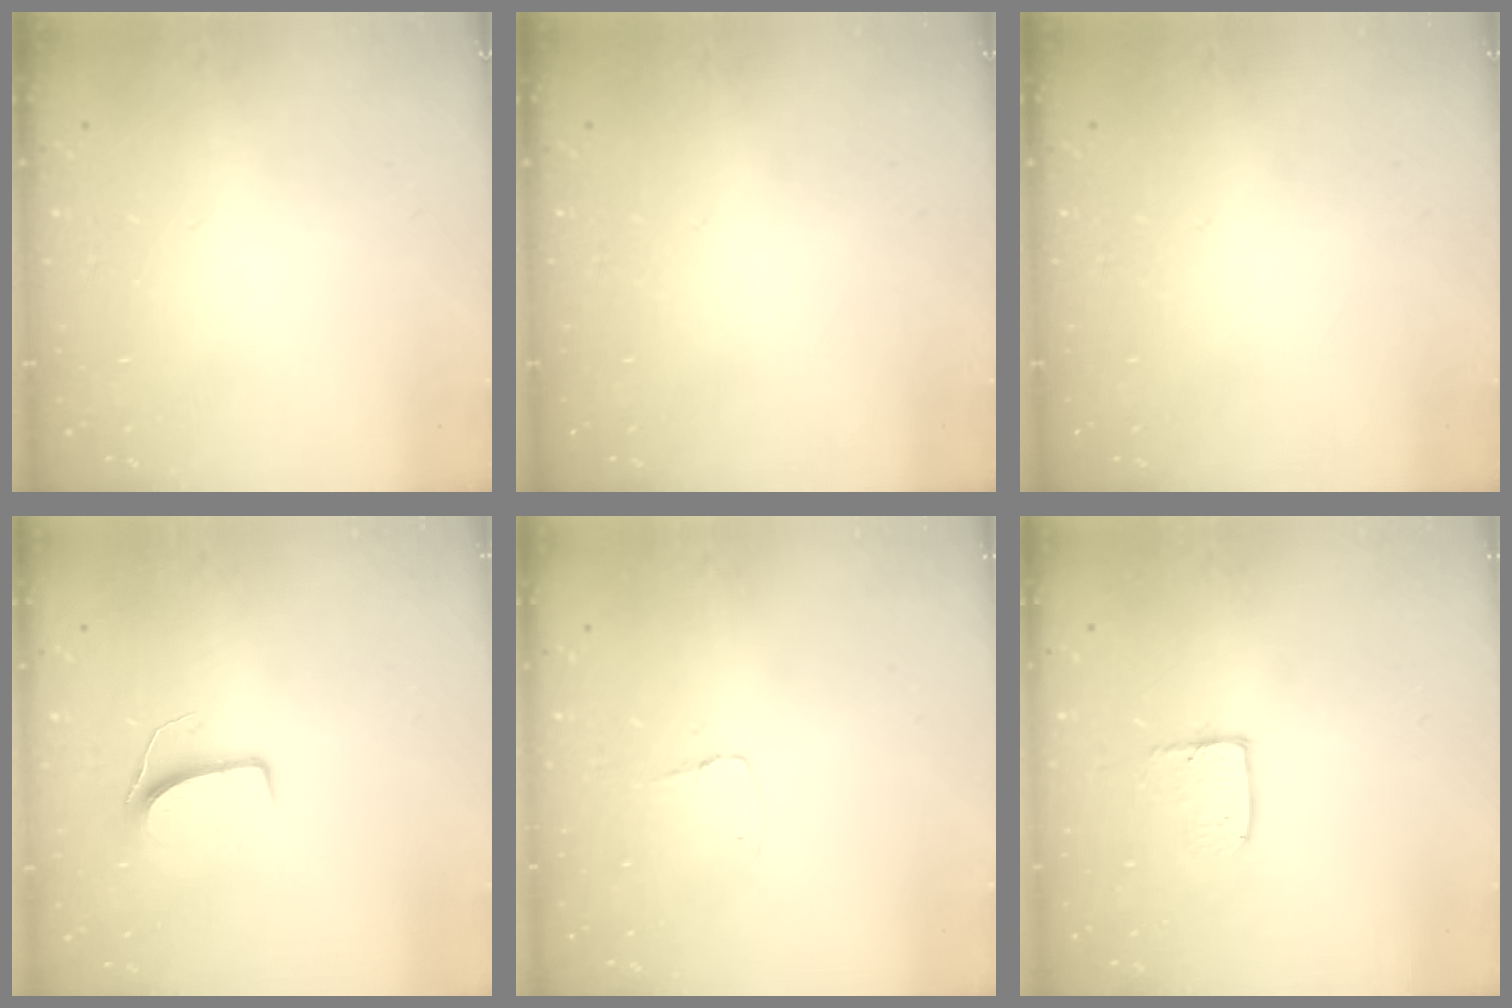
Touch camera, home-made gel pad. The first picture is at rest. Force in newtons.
{"total": 0.0}
{"total": 0.0}
{"total": 6.6, "press": 6.6, "slide": 0.5}
{"total": 2.9, "press": 2.9, "slide": 0.3}
{"total": 4.0, "press": 4.0, "slide": 0.4}